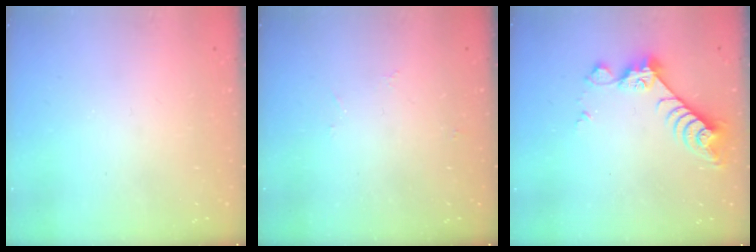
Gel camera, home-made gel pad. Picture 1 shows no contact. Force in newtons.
{"total": 2.9, "press": 2.8, "slide": 0.8}
{"total": 9.0, "press": 9.0, "slide": 0.6}